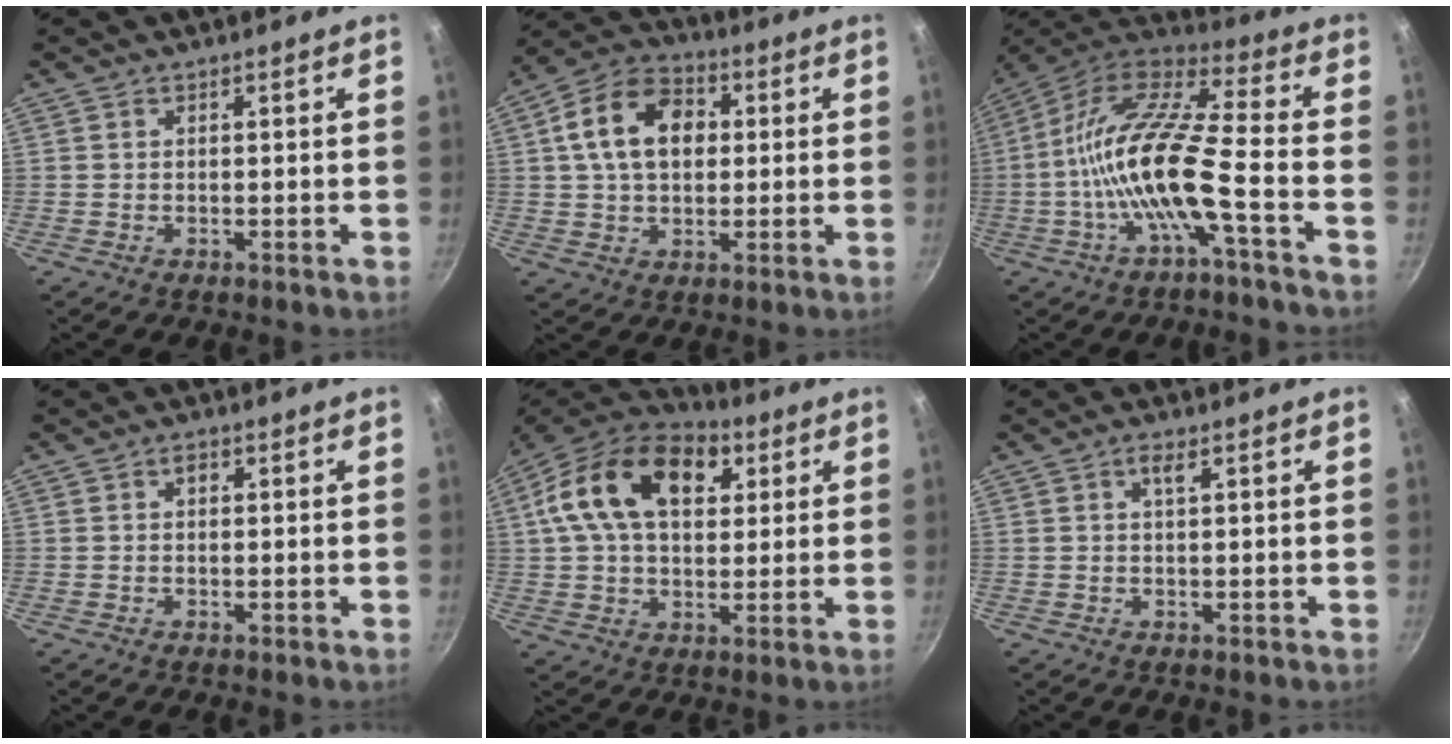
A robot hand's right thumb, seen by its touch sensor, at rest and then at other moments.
{"total": 13.8, "force": [2.5, 9.7, 9.5], "torque": [-0.137, 0.018, 0.028]}
{"total": 17.5, "force": [-4.8, 3.8, 16.4], "torque": [-0.309, 0.042, -0.105]}
{"total": 1.4, "force": [0.4, 1.0, 0.9], "torque": [-0.011, 0.001, 0.004]}
{"total": 20.0, "force": [6.4, 12.9, 14.0], "torque": [-0.220, 0.007, 0.094]}
{"total": 1.9, "force": [0.8, 0.6, 1.6], "torque": [-0.029, 0.001, 0.014]}